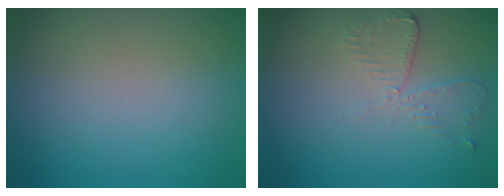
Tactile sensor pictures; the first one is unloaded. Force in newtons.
{"total": 2.7, "press": 2.4, "slide": 1.2}